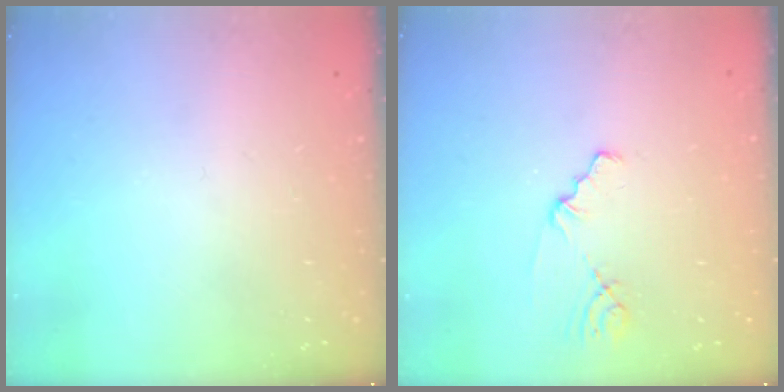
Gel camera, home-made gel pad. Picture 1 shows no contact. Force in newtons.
{"total": 1.1, "press": 1.1, "slide": 0.2}